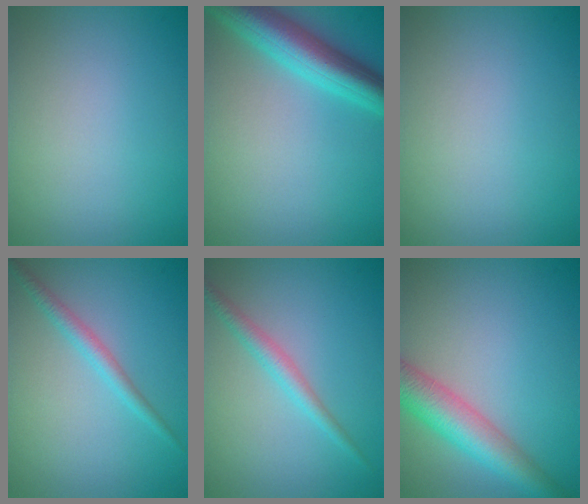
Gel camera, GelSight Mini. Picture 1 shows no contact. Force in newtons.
{"total": 6.3, "press": 6.3, "slide": 0.3}
{"total": 0.0}
{"total": 1.9, "press": 1.9, "slide": 0.1}
{"total": 2.0, "press": 2.0, "slide": 0.1}
{"total": 5.6, "press": 5.6, "slide": 0.2}